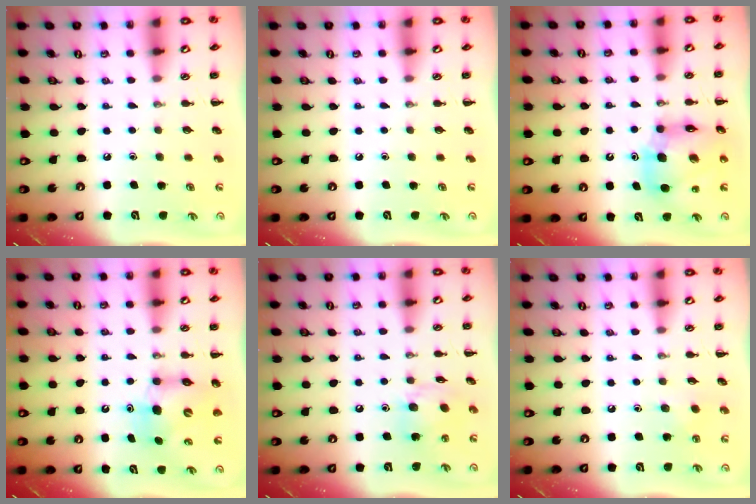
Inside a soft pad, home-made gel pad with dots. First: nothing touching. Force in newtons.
{"total": 0.0}
{"total": 13.1, "press": 12.4, "slide": 4.2}
{"total": 7.6, "press": 7.5, "slide": 1.4}
{"total": 11.3, "press": 11.2, "slide": 1.3}
{"total": 3.4, "press": 3.2, "slide": 0.9}